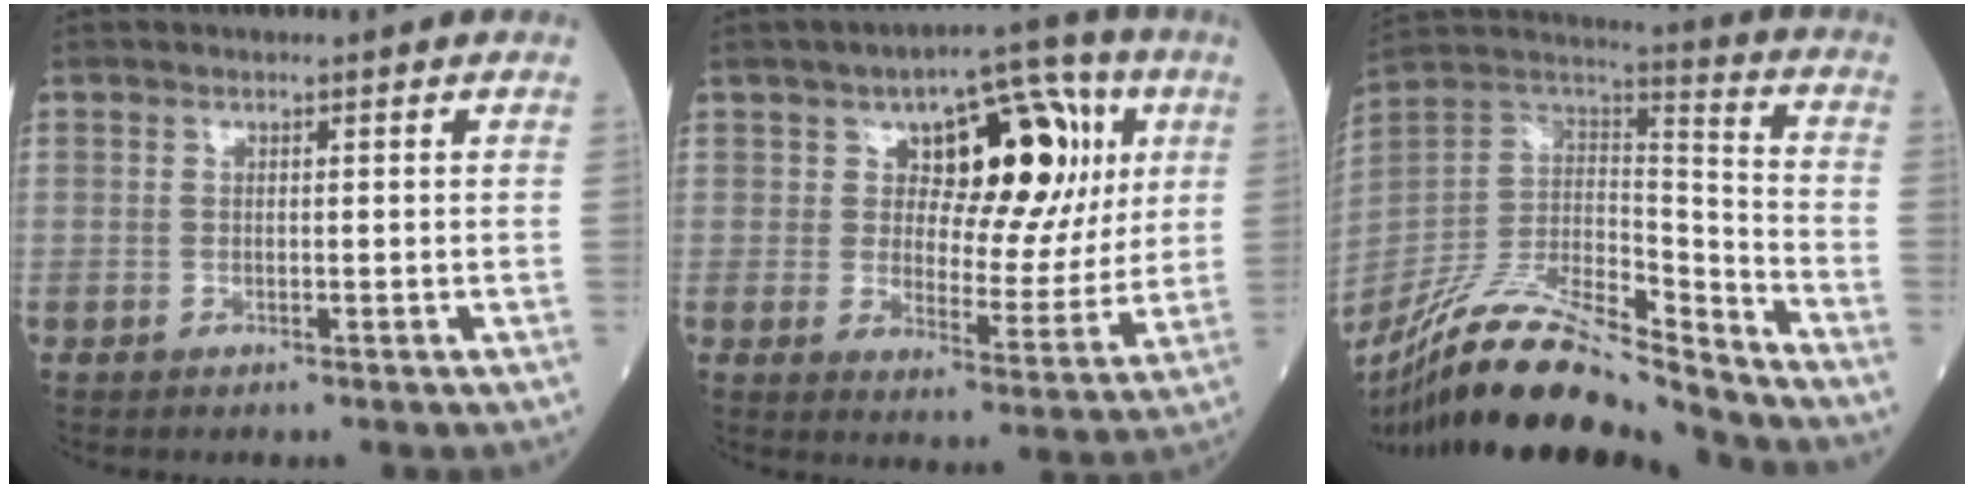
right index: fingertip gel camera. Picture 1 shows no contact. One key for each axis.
{"total": 15.3, "fx": 4.9, "fy": 7.3, "fz": 12.5, "tx": -0.154, "ty": 0.037, "tz": 0.074}
{"total": 21.3, "fx": -18.5, "fy": 2.7, "fz": 10.1, "tx": -0.216, "ty": 0.015, "tz": -0.340}